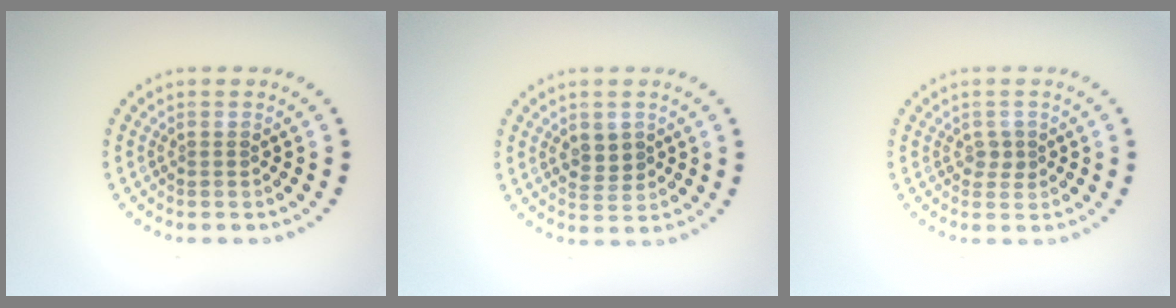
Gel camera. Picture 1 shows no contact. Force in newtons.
{"total": 1.8, "press": 1.7, "slide": 0.5}
{"total": 1.1, "press": 1.0, "slide": 0.4}